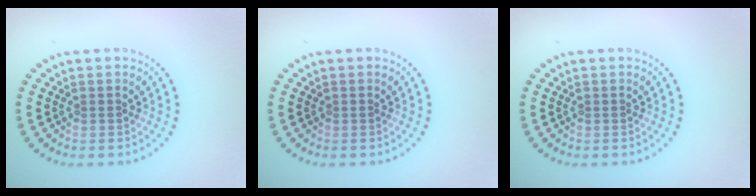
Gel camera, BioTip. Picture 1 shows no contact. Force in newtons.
{"total": 0.0}
{"total": 0.0}